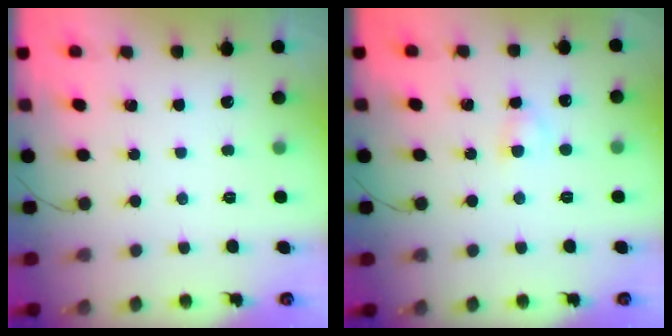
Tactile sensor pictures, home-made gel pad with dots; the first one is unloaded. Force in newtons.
{"total": 2.9, "press": 2.7, "slide": 1.1}